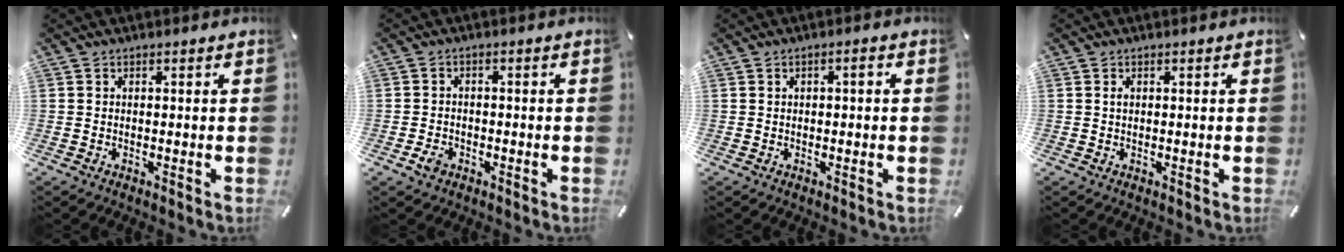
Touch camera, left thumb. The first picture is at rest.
{"total": 3.3, "force": [-1.7, 2.4, 1.4], "torque": [-0.030, 0.006, -0.033]}
{"total": 1.6, "force": [0.0, 0.8, 1.4], "torque": [-0.027, 0.005, -0.002]}
{"total": 0.8, "force": [0.2, 0.5, 0.6], "torque": [-0.013, 0.002, 0.003]}